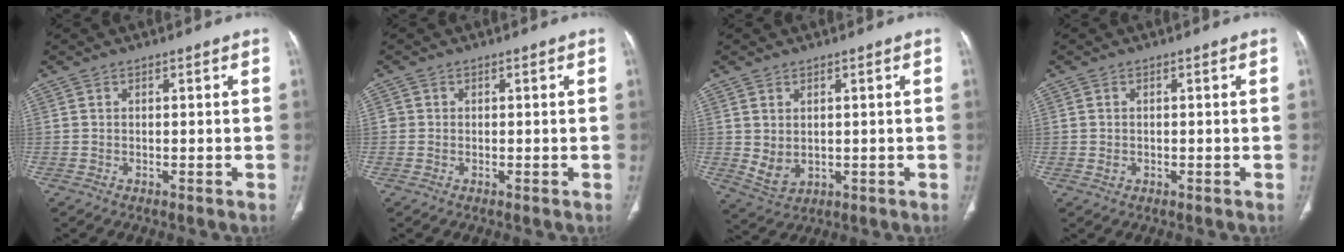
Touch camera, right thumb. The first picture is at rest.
{"total": 0.8, "force": [0.0, 0.8, 0.1], "torque": [0.004, 0.004, 0.000]}
{"total": 4.6, "force": [0.4, 3.3, 3.1], "torque": [-0.057, -0.007, 0.026]}
{"total": 1.1, "force": [-0.2, 1.0, 0.6], "torque": [-0.014, 0.001, 0.000]}